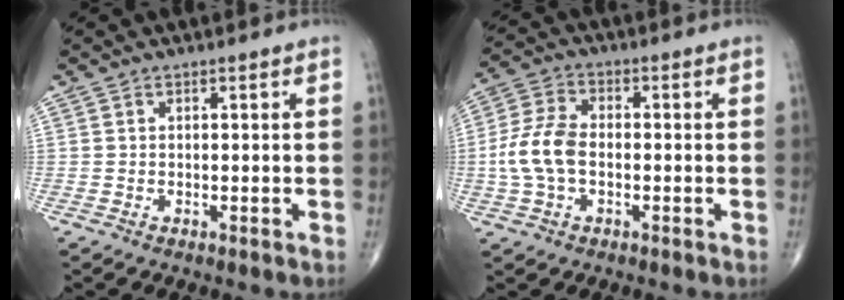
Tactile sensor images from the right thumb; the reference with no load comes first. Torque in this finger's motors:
{"motor_torque": [-0.17, 0.57, 0.92, -0.30, 0.09]}